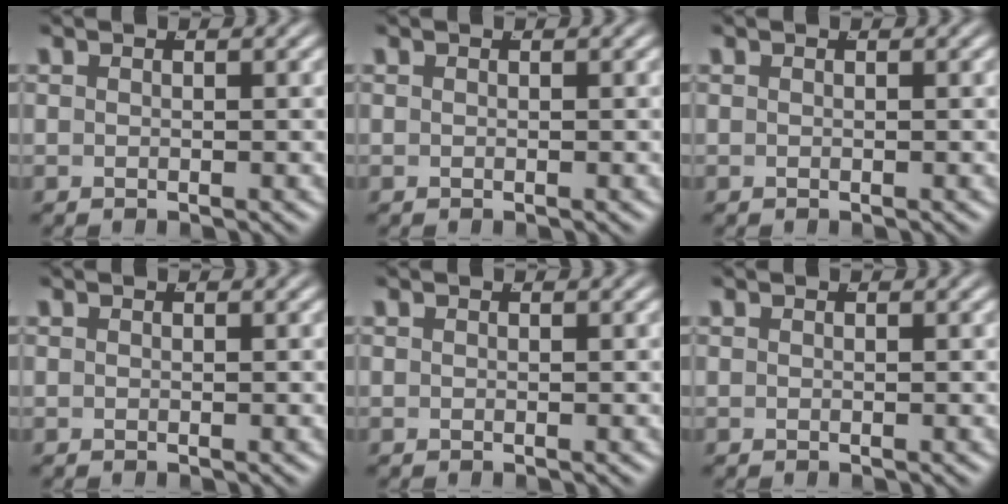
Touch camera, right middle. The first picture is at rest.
{"total": 0.0}
{"total": 0.0}
{"total": 0.0}
{"total": 0.0}
{"total": 0.0}